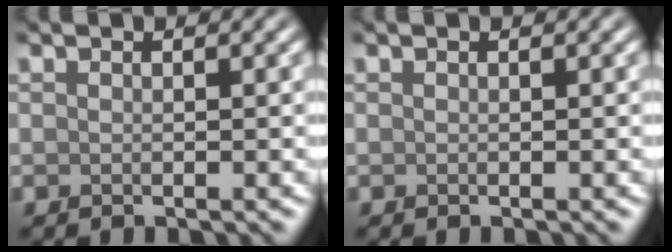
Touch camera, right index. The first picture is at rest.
{"total": 0.0}